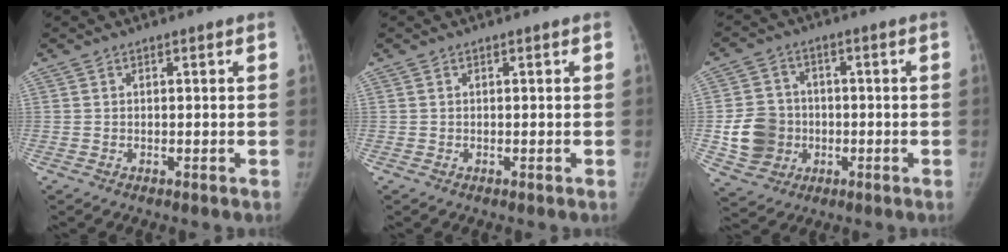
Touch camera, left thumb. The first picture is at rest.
{"total": 0.0}
{"total": 10.3, "force": [-1.6, 9.3, 4.2], "torque": [-0.052, 0.010, -0.024]}